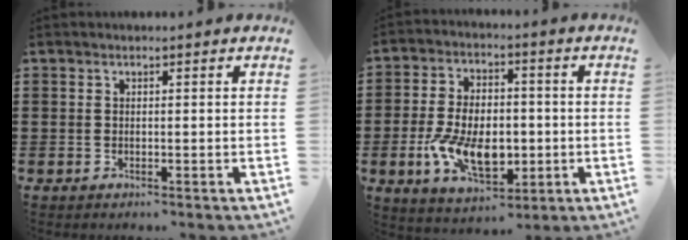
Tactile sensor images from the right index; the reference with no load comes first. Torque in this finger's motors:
{"motor_torque": [2.14, 0.00, 1.05, 0.21]}